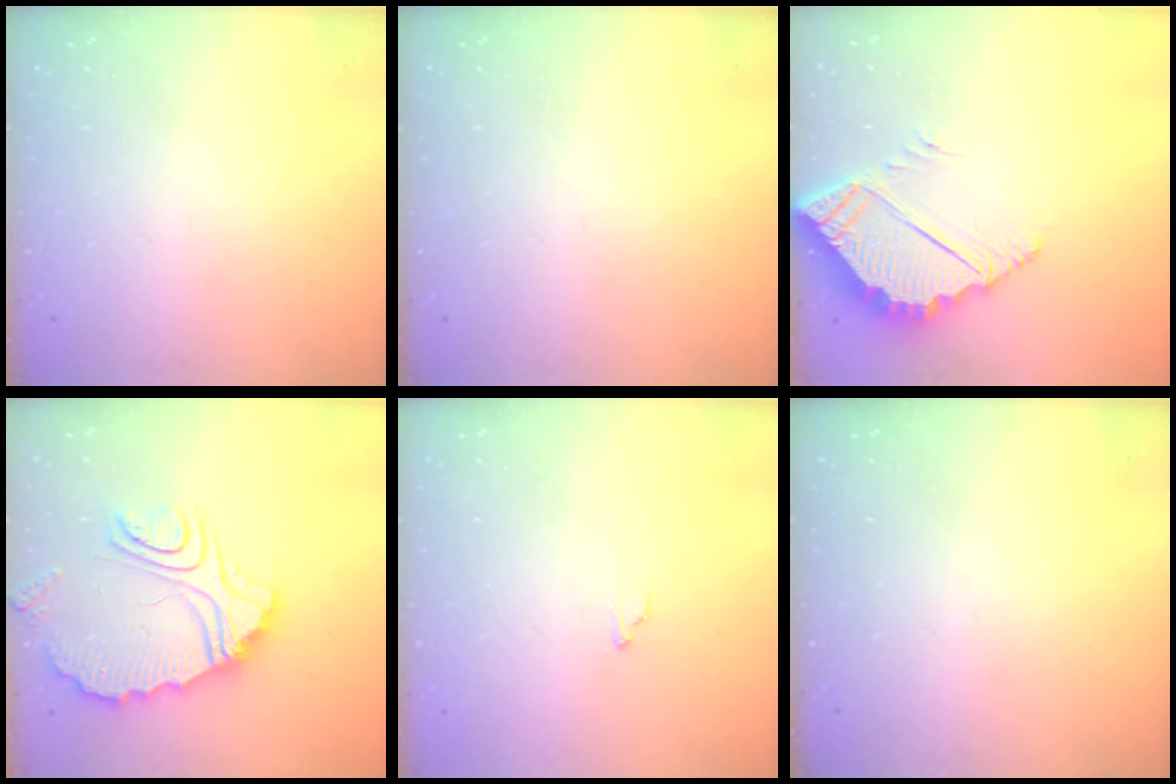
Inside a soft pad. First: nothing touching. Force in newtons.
{"total": 0.0}
{"total": 5.8, "press": 5.8, "slide": 0.2}
{"total": 15.7, "press": 15.7, "slide": 1.3}
{"total": 2.3, "press": 2.3, "slide": 0.1}
{"total": 0.0}